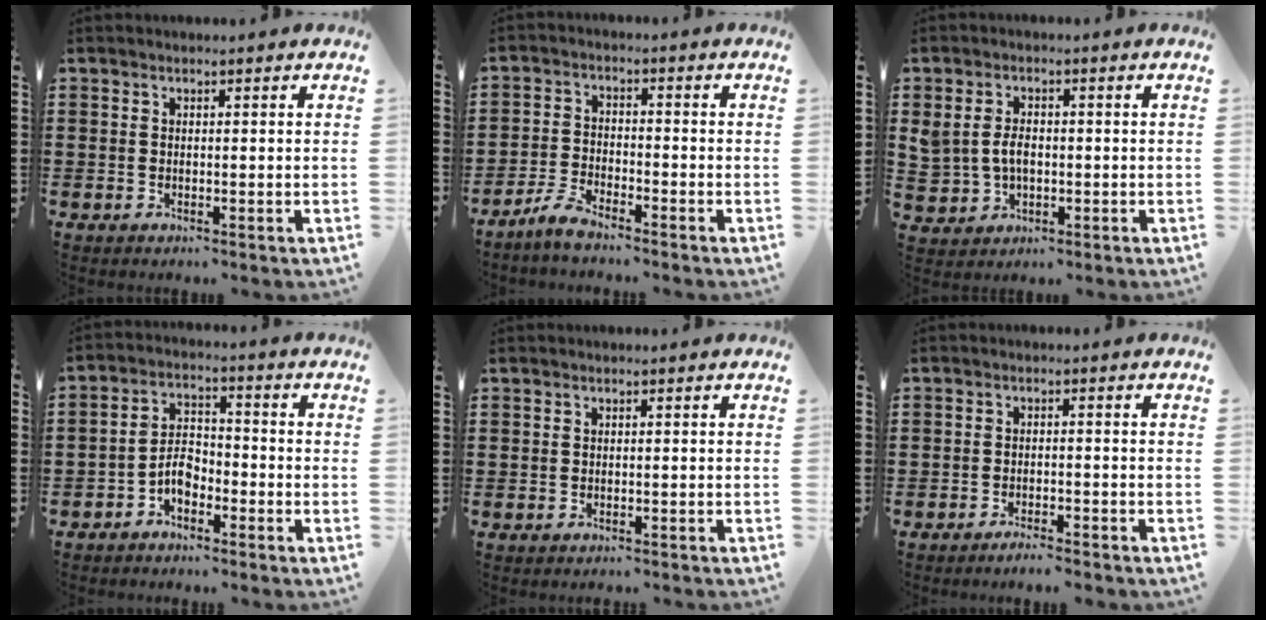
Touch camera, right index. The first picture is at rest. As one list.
[{"total": 3.8, "force": [-3.4, 0.5, 1.5], "torque": [-0.042, 0.006, -0.072]}, {"total": 3.7, "force": [0.1, 2.8, 2.5], "torque": [-0.062, 0.009, -0.002]}, {"total": 4.5, "force": [-2.5, 2.5, 2.8], "torque": [-0.064, 0.007, -0.052]}, {"total": 0.6, "force": [-0.5, 0.0, -0.1], "torque": [0.002, 0.000, -0.012]}, {"total": 2.1, "force": [-2.1, -0.1, 0.5], "torque": [-0.012, -0.001, -0.040]}]